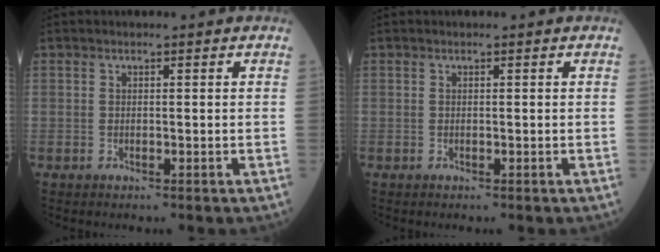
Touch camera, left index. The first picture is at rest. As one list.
[{"total": 0.0}]